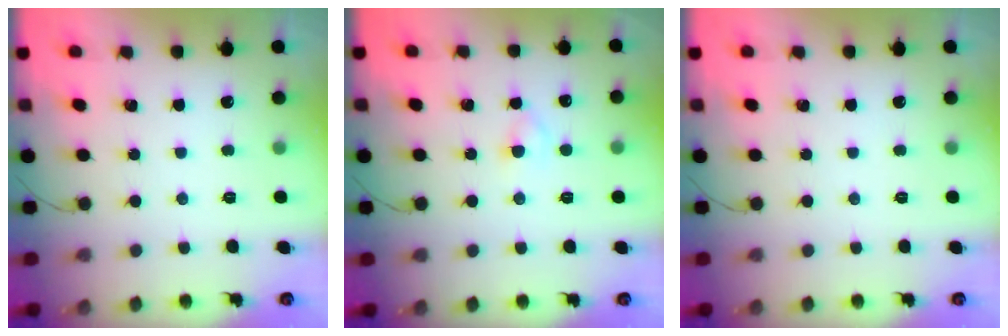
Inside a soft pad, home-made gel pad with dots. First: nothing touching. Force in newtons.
{"total": 2.6, "press": 2.4, "slide": 1.0}
{"total": 0.0}